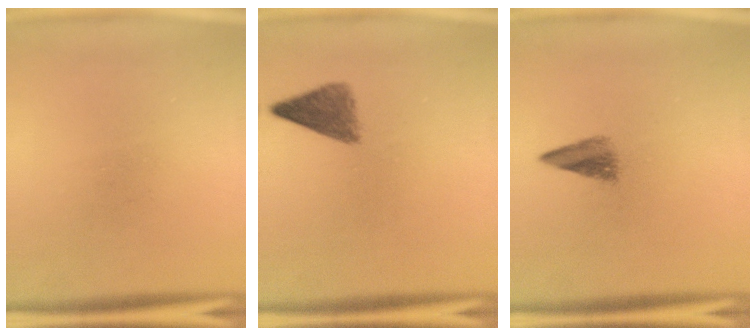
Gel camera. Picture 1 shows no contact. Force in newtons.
{"total": 4.3}
{"total": 2.9}